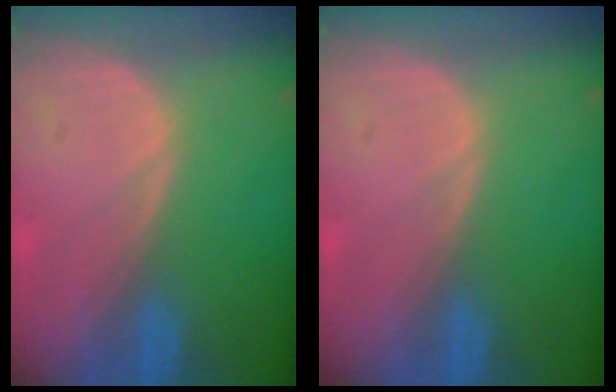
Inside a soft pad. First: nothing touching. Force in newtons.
{"total": 0.0}